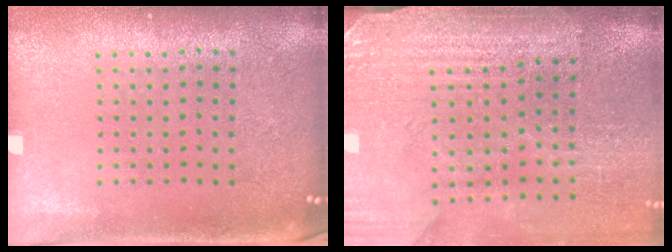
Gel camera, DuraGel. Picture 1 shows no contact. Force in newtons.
{"total": 3.3, "press": 3.2, "slide": 0.9}